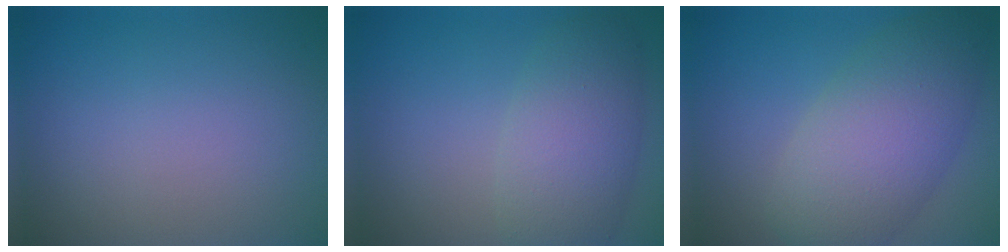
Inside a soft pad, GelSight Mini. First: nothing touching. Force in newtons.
{"total": 5.5, "press": 5.5, "slide": 0.2}
{"total": 8.0, "press": 8.0, "slide": 0.5}